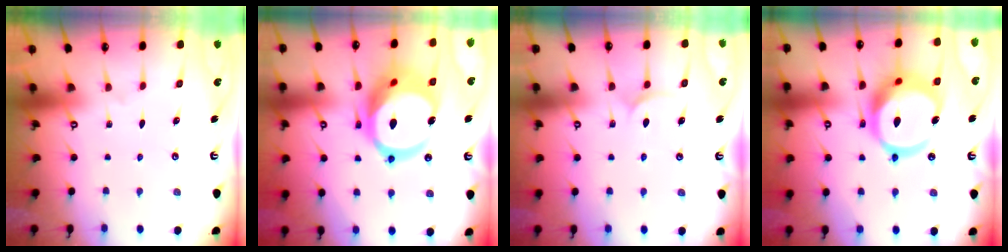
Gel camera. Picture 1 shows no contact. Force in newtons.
{"total": 20.4, "press": 20.3, "slide": 2.5}
{"total": 6.5, "press": 6.5, "slide": 0.3}
{"total": 20.9, "press": 20.7, "slide": 2.4}